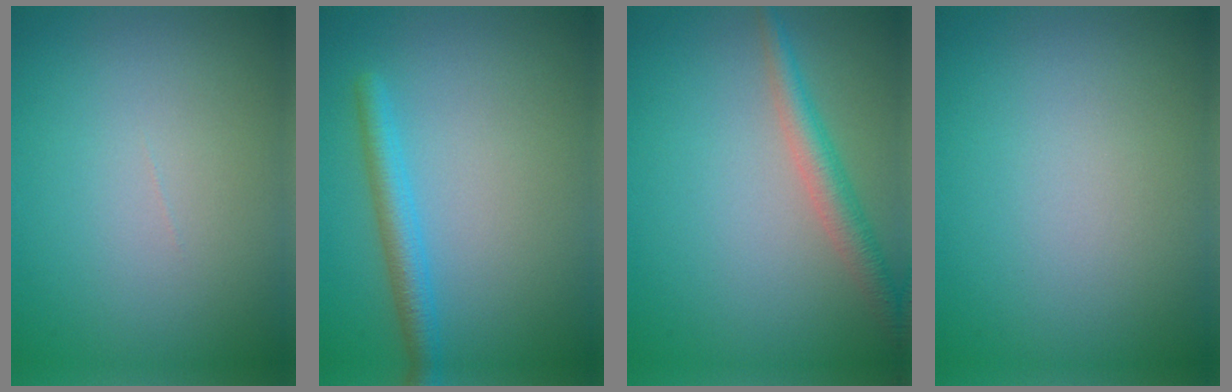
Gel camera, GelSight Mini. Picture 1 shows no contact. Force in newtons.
{"total": 2.8, "press": 2.8, "slide": 0.1}
{"total": 2.9, "press": 2.9, "slide": 0.2}
{"total": 0.0}